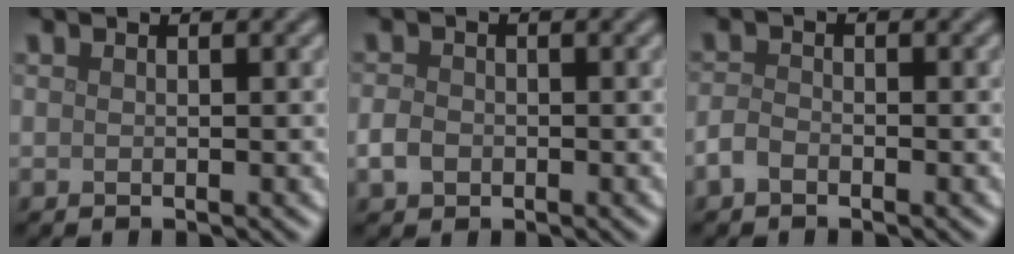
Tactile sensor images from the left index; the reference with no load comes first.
{"total": 1.7, "force": [-0.6, 1.4, 0.9], "torque": [-0.016, -0.002, -0.016]}
{"total": 1.4, "force": [-0.9, 0.7, 0.7], "torque": [-0.015, 0.002, -0.023]}